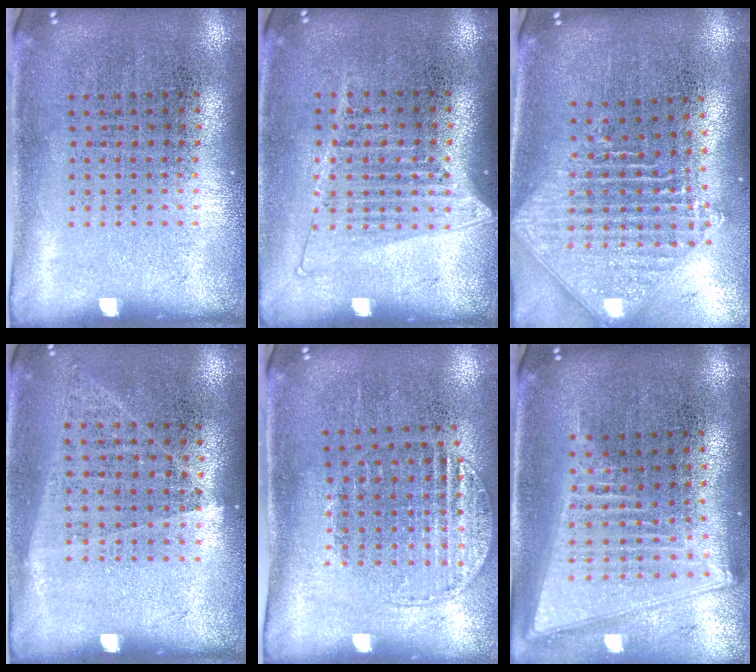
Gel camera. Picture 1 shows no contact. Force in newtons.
{"total": 1.3, "press": 1.2, "slide": 0.6}
{"total": 2.3, "press": 1.8, "slide": 1.5}
{"total": 1.0, "press": 0.9, "slide": 0.4}
{"total": 1.3, "press": 1.1, "slide": 0.7}
{"total": 2.1, "press": 1.7, "slide": 1.2}